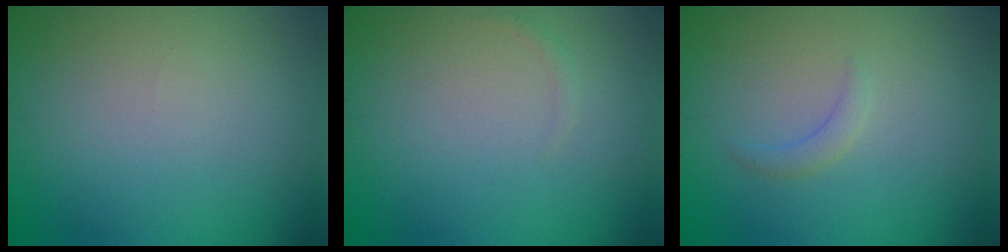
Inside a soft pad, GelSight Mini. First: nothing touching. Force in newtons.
{"total": 0.5, "press": 0.5, "slide": 0.0}
{"total": 1.2, "press": 1.2, "slide": 0.2}